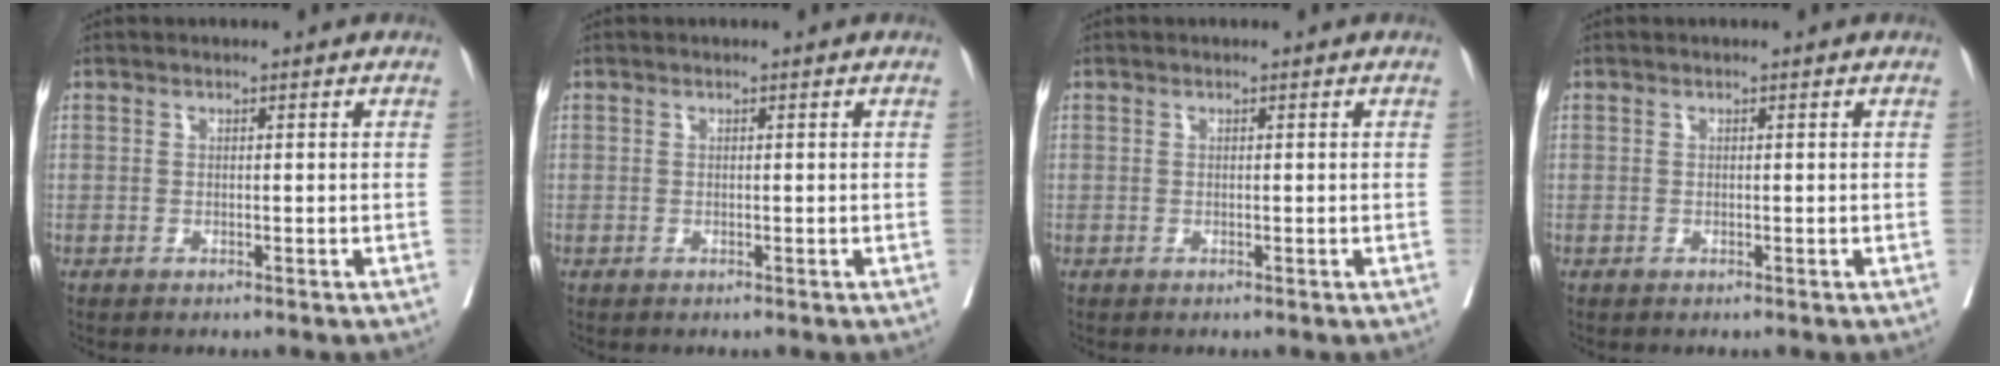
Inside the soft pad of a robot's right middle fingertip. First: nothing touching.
{"total": 0.0}
{"total": 0.0}
{"total": 0.0}